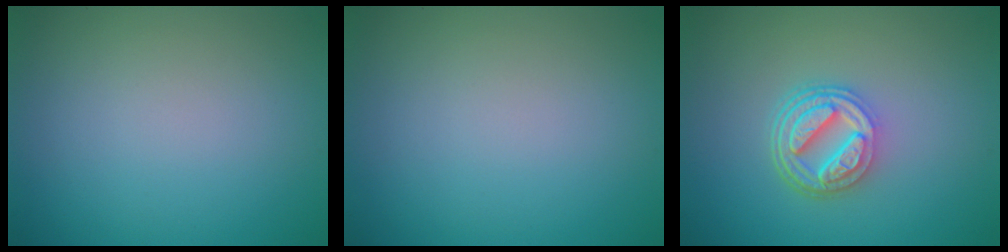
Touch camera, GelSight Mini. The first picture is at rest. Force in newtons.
{"total": 0.0}
{"total": 5.0, "press": 3.8, "slide": 3.2}